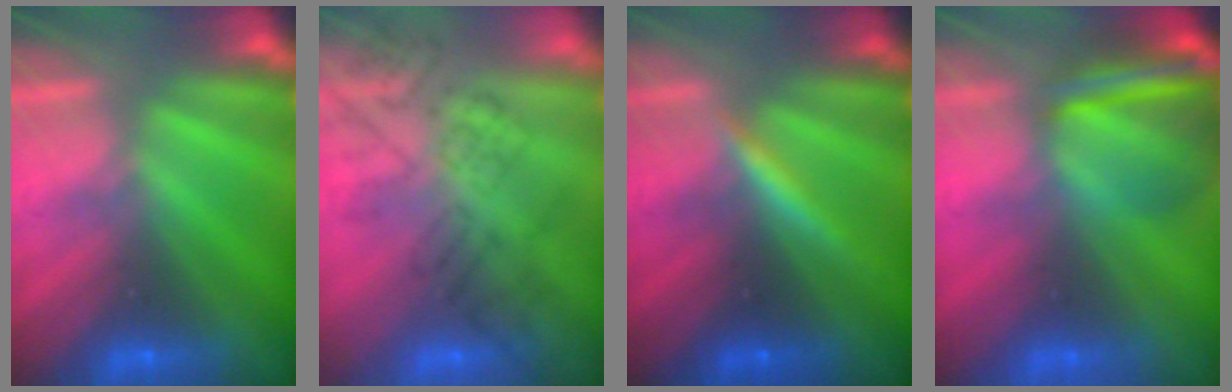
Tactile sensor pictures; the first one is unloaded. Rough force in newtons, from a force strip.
{"total": 4.6}
{"total": 3.2}
{"total": 8.4}